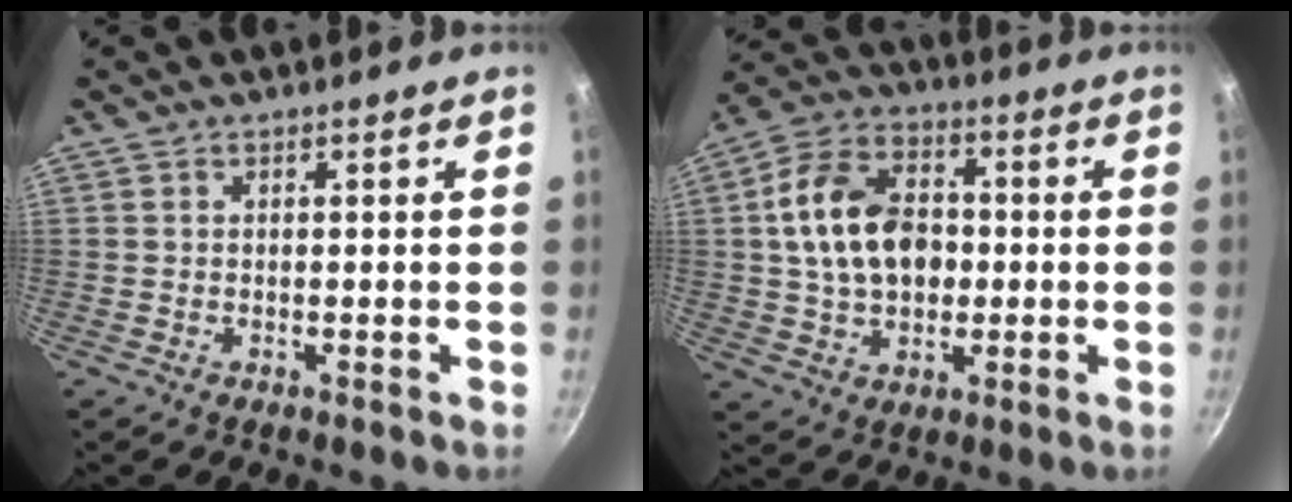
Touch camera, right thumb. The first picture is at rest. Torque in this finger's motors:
{"motor_torque": [-0.32, 0.79, 0.47, -0.03, 0.20]}